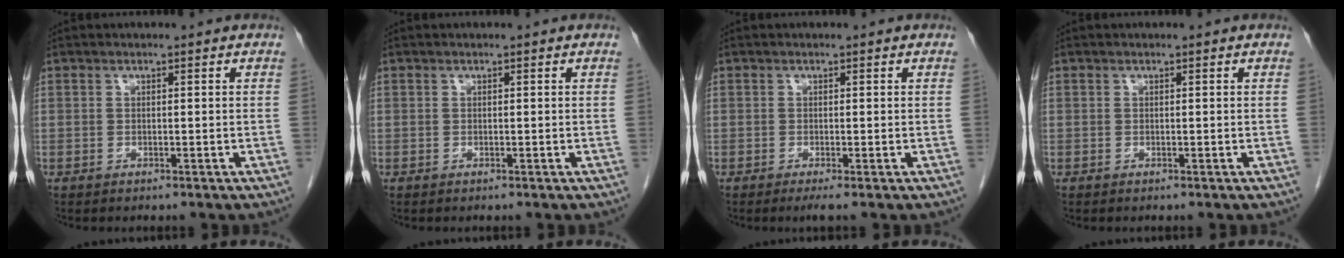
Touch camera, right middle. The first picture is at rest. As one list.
[{"total": 0.0}, {"total": 1.3, "force": [-0.7, -0.3, 1.0], "torque": [-0.021, -0.007, -0.011]}, {"total": 0.0}]